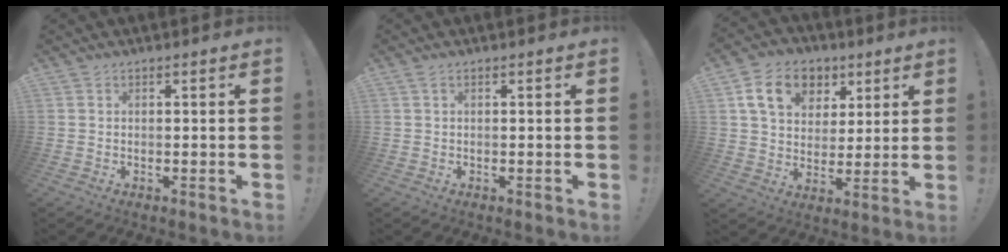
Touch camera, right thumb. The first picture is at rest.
{"total": 0.8, "force": [0.2, 0.1, 0.7], "torque": [-0.018, 0.001, 0.004]}
{"total": 15.1, "force": [6.7, 11.2, 7.6], "torque": [-0.114, -0.022, 0.128]}